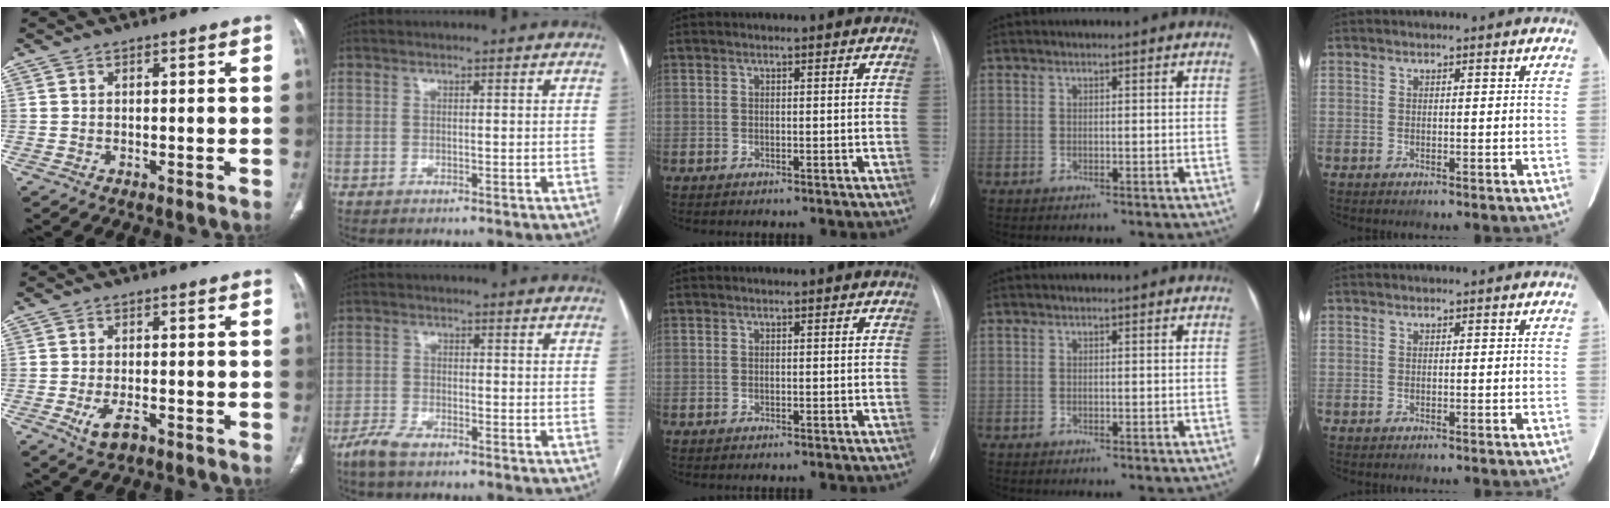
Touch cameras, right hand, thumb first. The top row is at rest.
{"thumb": {"total": 4.3, "force": [-2.2, 1.9, 3.2], "torque": [-0.062, 0.004, -0.035]}, "index": {"total": 4.0, "force": [-3.2, 1.0, 2.3], "torque": [-0.055, -0.005, -0.062]}}